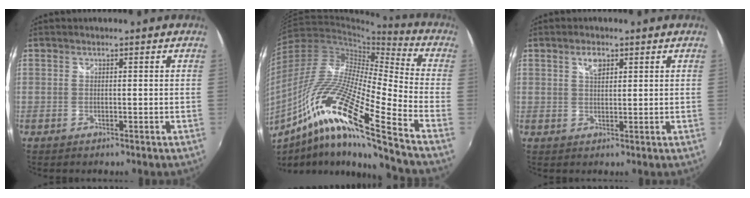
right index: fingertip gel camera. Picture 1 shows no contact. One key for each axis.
{"total": 22.6, "fx": -12.3, "fy": 1.9, "fz": 18.9, "tx": -0.332, "ty": -0.035, "tz": -0.246}
{"total": 3.1, "fx": 1.6, "fy": 1.6, "fz": 2.1, "tx": -0.035, "ty": 0.004, "tz": 0.027}